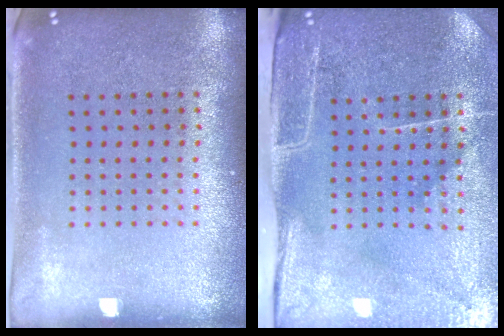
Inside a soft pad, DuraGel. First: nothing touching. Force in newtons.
{"total": 4.6, "press": 3.8, "slide": 2.5}